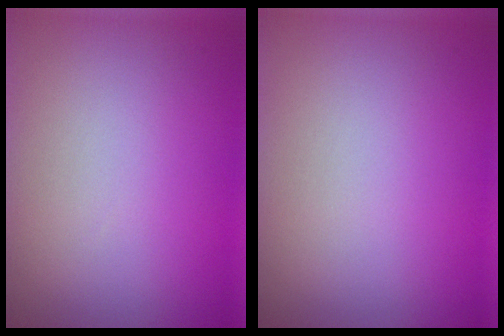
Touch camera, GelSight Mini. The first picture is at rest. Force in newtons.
{"total": 0.0}